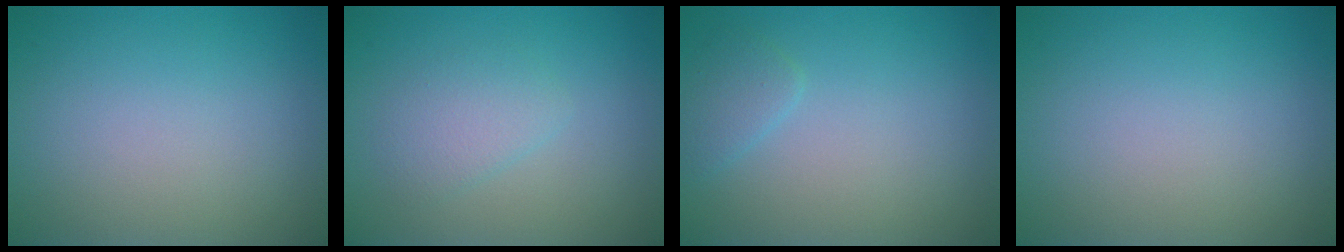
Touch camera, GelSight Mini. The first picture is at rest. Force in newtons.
{"total": 2.0, "press": 2.0, "slide": 0.1}
{"total": 1.4, "press": 1.4, "slide": 0.1}
{"total": 0.0}